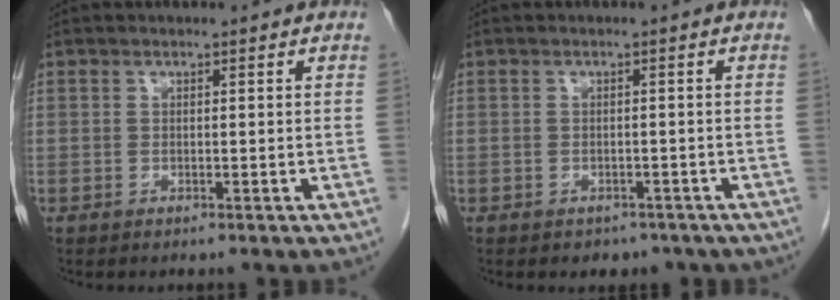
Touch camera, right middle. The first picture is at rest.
{"total": 3.6, "force": [-2.8, 2.2, 0.6], "torque": [-0.003, 0.007, -0.032]}